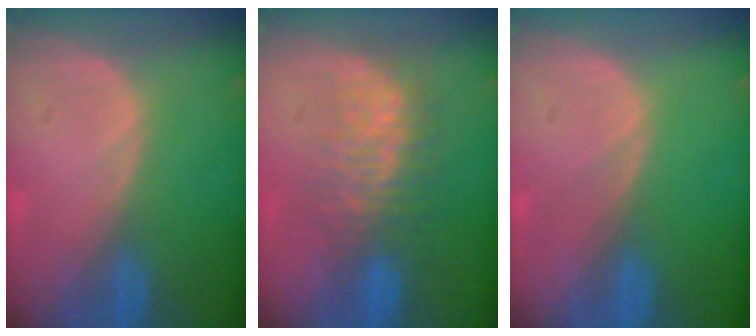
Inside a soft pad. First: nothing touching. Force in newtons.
{"total": 7.8, "press": 7.6, "slide": 2.0}
{"total": 0.0}